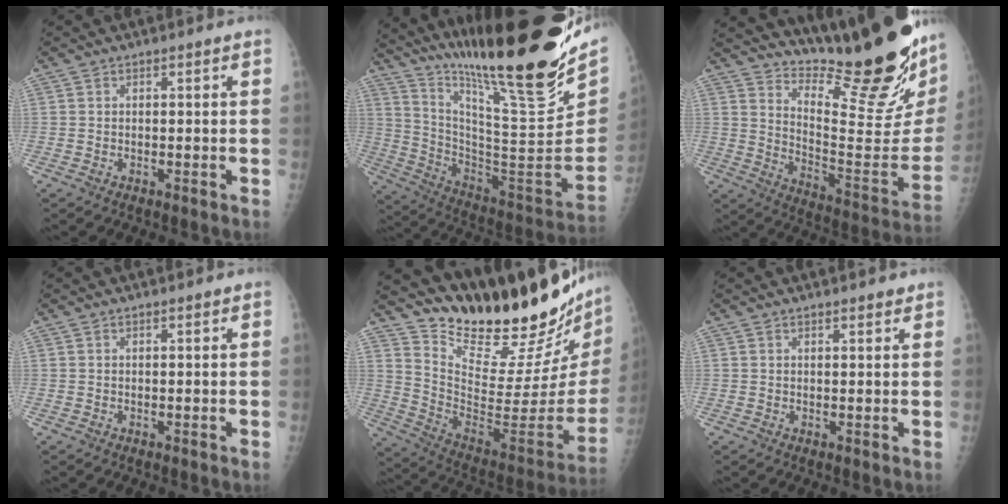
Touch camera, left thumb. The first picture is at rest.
{"total": 32.1, "force": [24.3, 4.6, 20.5], "torque": [-0.305, -0.122, 0.383]}
{"total": 27.1, "force": [20.8, 4.9, 16.7], "torque": [-0.224, -0.162, 0.304]}
{"total": 0.0}
{"total": 30.5, "force": [26.7, 6.1, 13.3], "torque": [-0.189, -0.196, 0.385]}
{"total": 1.5, "force": [1.3, 0.4, 0.7], "torque": [-0.005, -0.006, 0.019]}